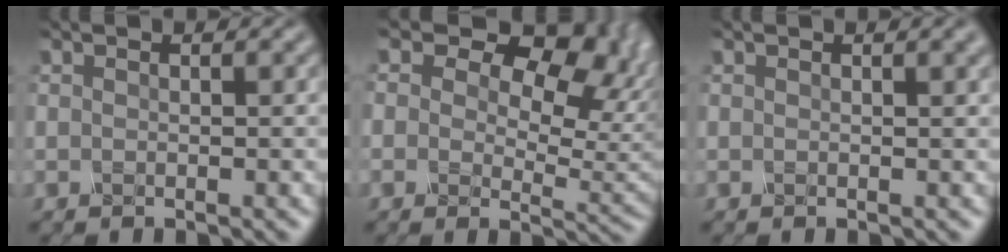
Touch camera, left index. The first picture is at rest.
{"total": 10.6, "force": [5.0, 6.3, 6.8], "torque": [-0.087, 0.003, 0.071]}
{"total": 1.9, "force": [1.1, 0.7, 1.4], "torque": [-0.007, 0.005, 0.011]}